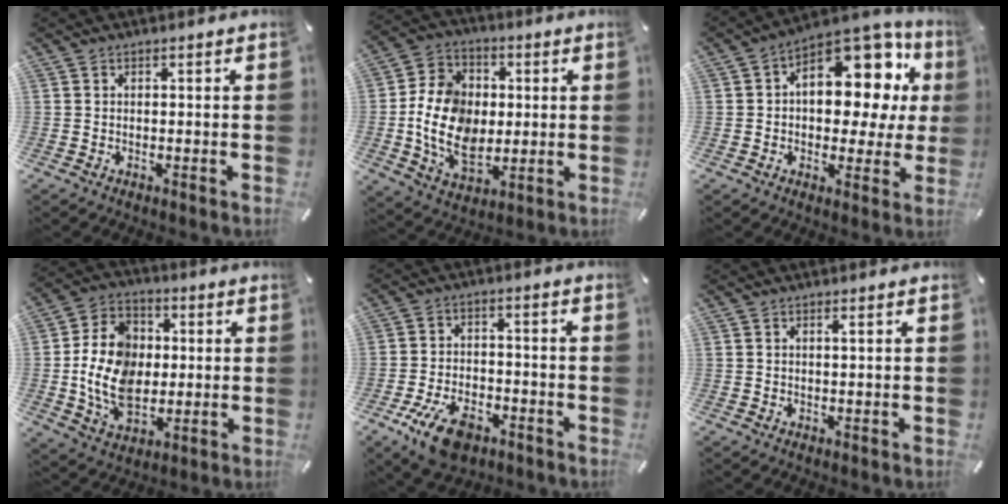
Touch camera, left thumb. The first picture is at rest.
{"total": 14.4, "force": [-0.8, 11.2, 9.1], "torque": [-0.197, 0.011, -0.011]}
{"total": 15.7, "force": [6.0, 9.6, 10.9], "torque": [-0.142, -0.053, 0.103]}
{"total": 15.4, "force": [-0.5, 11.7, 9.9], "torque": [-0.220, 0.012, -0.010]}
{"total": 10.2, "force": [-5.6, 5.8, 6.3], "torque": [-0.128, 0.025, -0.098]}
{"total": 0.8, "force": [0.3, 0.0, 0.8], "torque": [-0.013, 0.000, 0.004]}